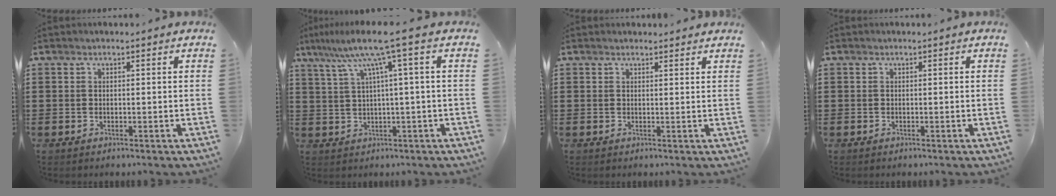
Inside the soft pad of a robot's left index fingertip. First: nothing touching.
{"total": 8.5, "force": [3.6, -0.6, 7.7], "torque": [-0.163, -0.010, 0.055]}
{"total": 1.2, "force": [1.2, 0.3, 0.0], "torque": [-0.004, 0.001, 0.023]}
{"total": 0.0}